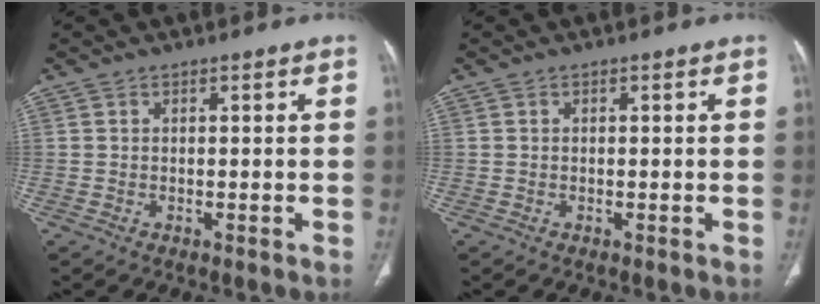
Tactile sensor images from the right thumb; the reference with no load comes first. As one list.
[{"total": 0.0}]